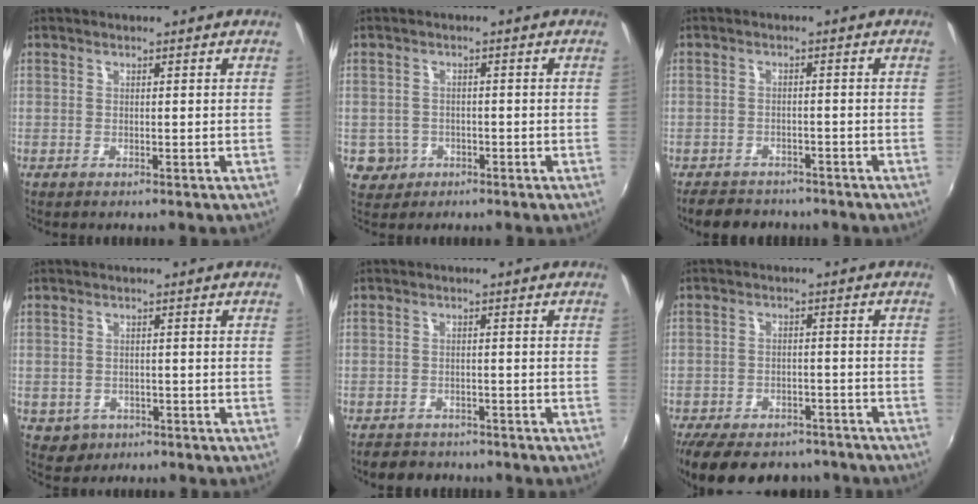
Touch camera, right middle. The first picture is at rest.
{"total": 4.0, "force": [-1.3, 3.7, 0.7], "torque": [-0.024, 0.003, -0.015]}
{"total": 7.2, "force": [-6.1, 3.3, 1.9], "torque": [-0.049, 0.002, -0.091]}
{"total": 3.5, "force": [-1.2, 3.2, 1.0], "torque": [-0.029, -0.002, -0.010]}
{"total": 4.9, "force": [-4.2, 2.4, 0.7], "torque": [-0.025, 0.004, -0.065]}
{"total": 16.7, "force": [-13.2, 7.4, 7.0], "torque": [-0.160, -0.001, -0.184]}